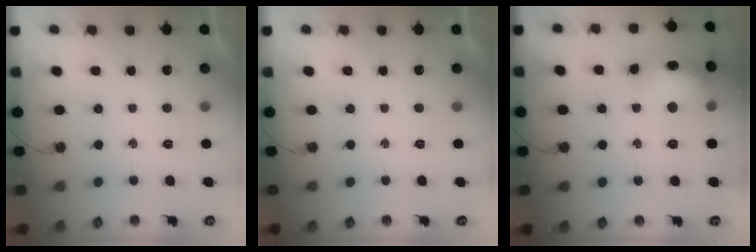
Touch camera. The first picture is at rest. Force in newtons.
{"total": 0.0}
{"total": 14.4, "press": 14.3, "slide": 1.1}